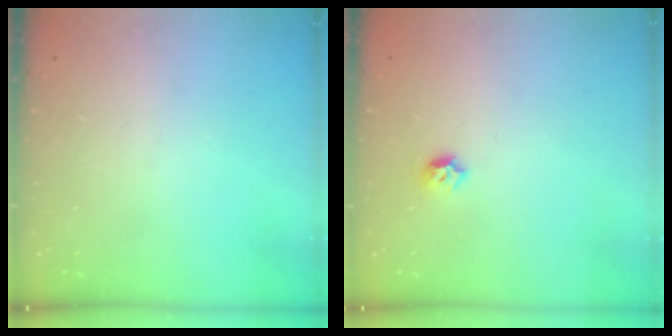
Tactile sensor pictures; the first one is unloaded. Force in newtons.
{"total": 4.0, "press": 3.9, "slide": 0.8}